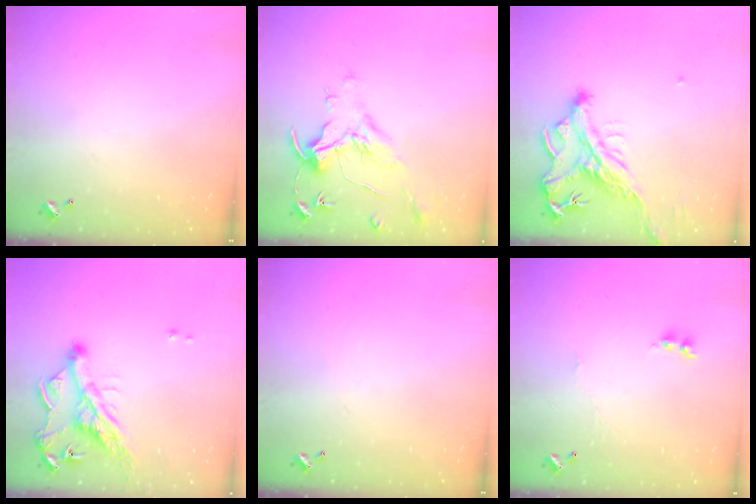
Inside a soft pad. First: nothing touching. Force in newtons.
{"total": 1.5, "press": 1.3, "slide": 0.7}
{"total": 2.1, "press": 1.8, "slide": 1.2}
{"total": 10.0, "press": 9.9, "slide": 1.1}
{"total": 0.0}
{"total": 3.2, "press": 3.2, "slide": 0.6}